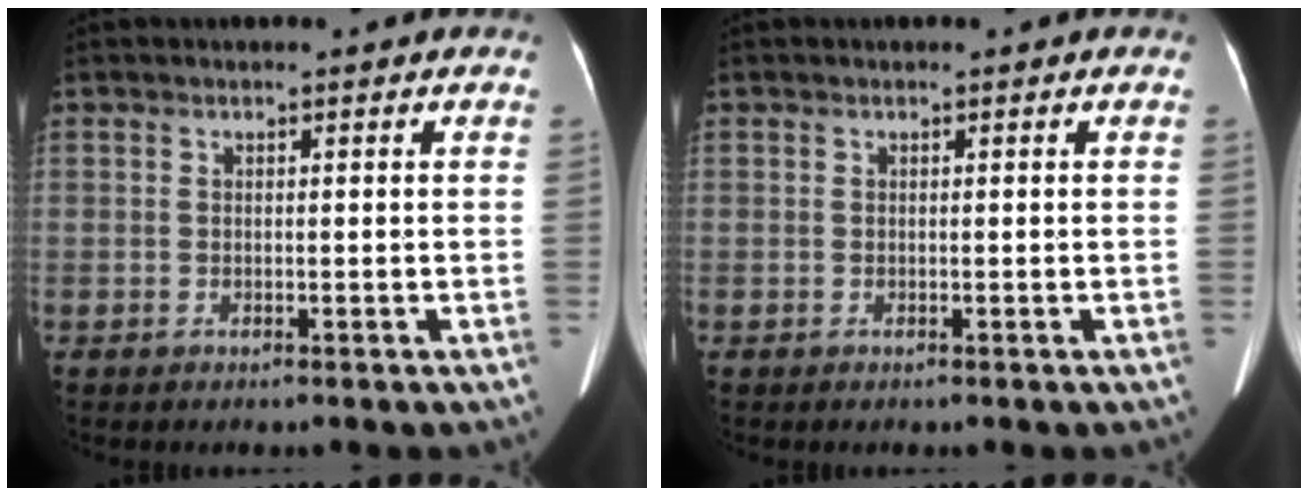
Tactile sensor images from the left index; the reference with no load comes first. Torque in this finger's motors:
{"motor_torque": [0.01, 0.02, 0.01, 0.00]}